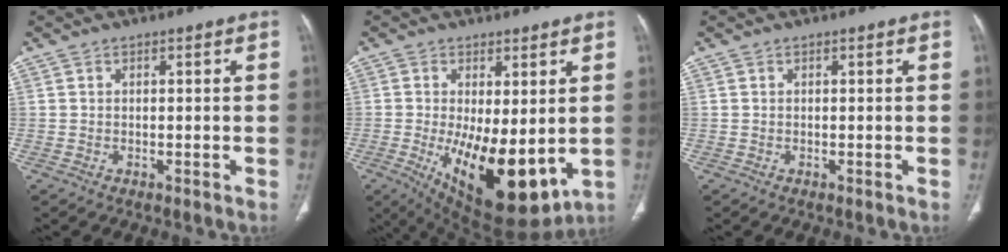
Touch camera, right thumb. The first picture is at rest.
{"total": 17.2, "force": [-2.4, 7.3, 15.4], "torque": [-0.243, -0.035, -0.012]}
{"total": 0.0}